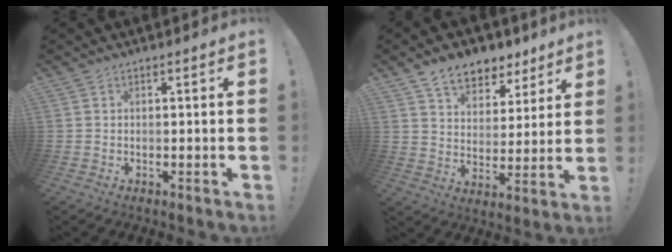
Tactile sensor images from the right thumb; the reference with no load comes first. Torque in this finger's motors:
{"motor_torque": [-0.29, 0.76, 0.56, 0.40, 0.01]}